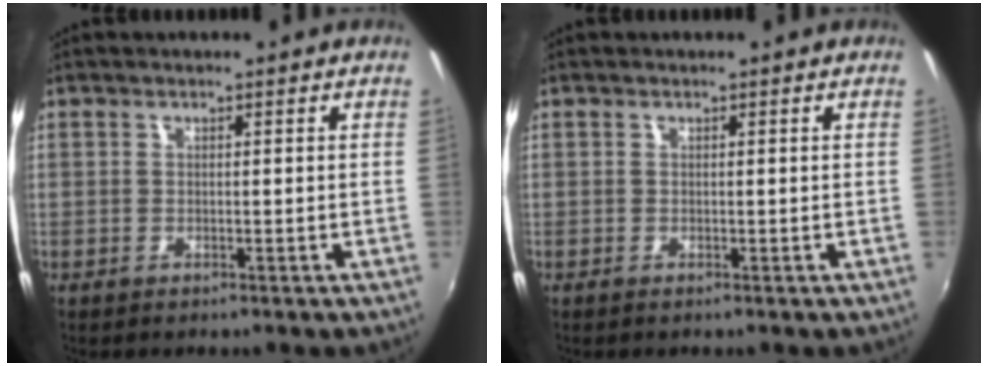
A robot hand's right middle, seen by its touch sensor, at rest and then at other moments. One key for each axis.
{"total": 0.0}